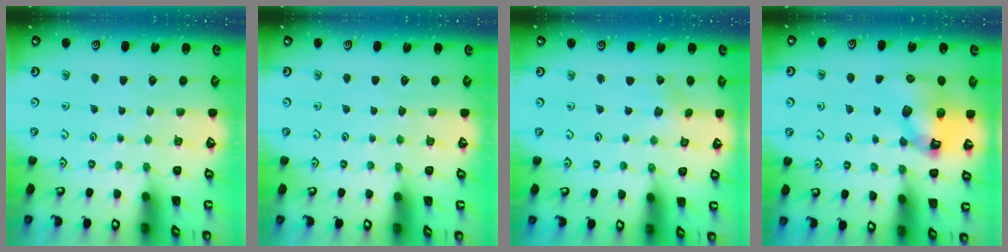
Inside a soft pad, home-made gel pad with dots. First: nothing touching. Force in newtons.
{"total": 0.0}
{"total": 0.6, "press": 0.6, "slide": 0.1}
{"total": 12.9, "press": 12.8, "slide": 1.5}